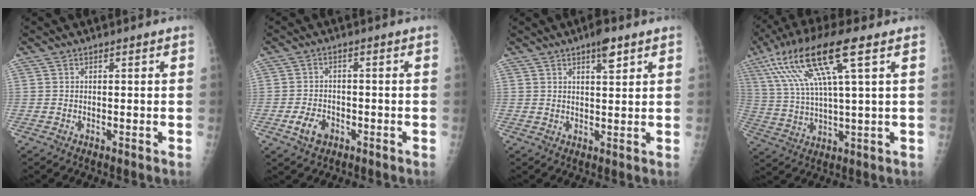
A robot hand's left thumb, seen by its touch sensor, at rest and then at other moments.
{"total": 4.4, "force": [-2.0, 3.1, 2.4], "torque": [-0.037, 0.011, -0.033]}
{"total": 4.1, "force": [2.6, 1.2, 3.0], "torque": [-0.039, -0.012, 0.038]}
{"total": 16.4, "force": [7.3, 3.0, 14.4], "torque": [-0.299, 0.000, 0.134]}